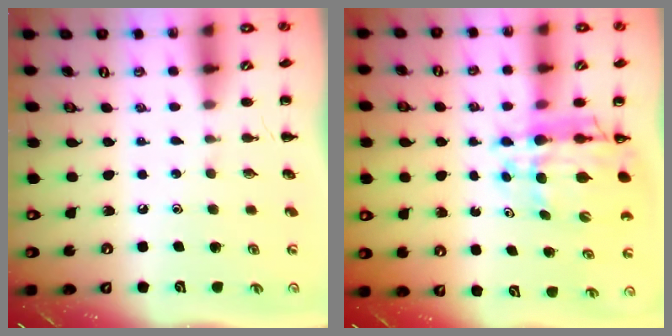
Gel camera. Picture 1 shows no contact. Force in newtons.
{"total": 10.7, "press": 10.3, "slide": 3.2}